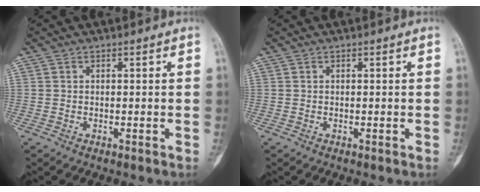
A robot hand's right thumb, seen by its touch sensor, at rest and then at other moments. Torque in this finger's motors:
{"motor_torque": [0.00, -0.01, 0.00, 0.00, 0.00]}